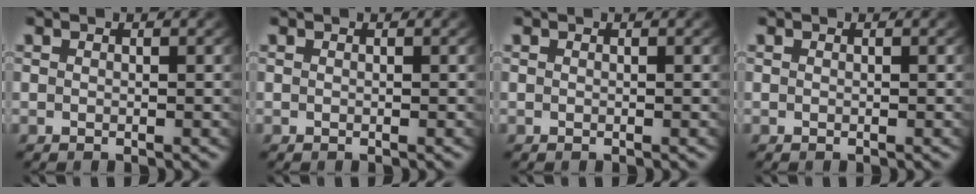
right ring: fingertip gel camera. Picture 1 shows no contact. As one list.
[{"total": 0.0}, {"total": 0.0}, {"total": 0.0}]